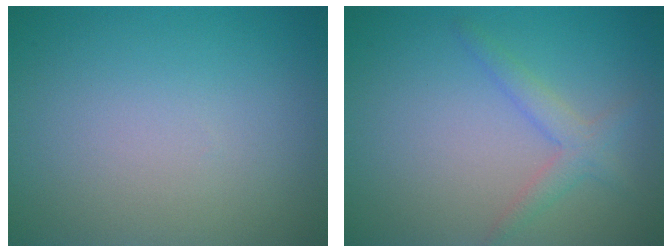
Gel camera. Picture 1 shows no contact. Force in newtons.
{"total": 2.1, "press": 2.1, "slide": 0.1}